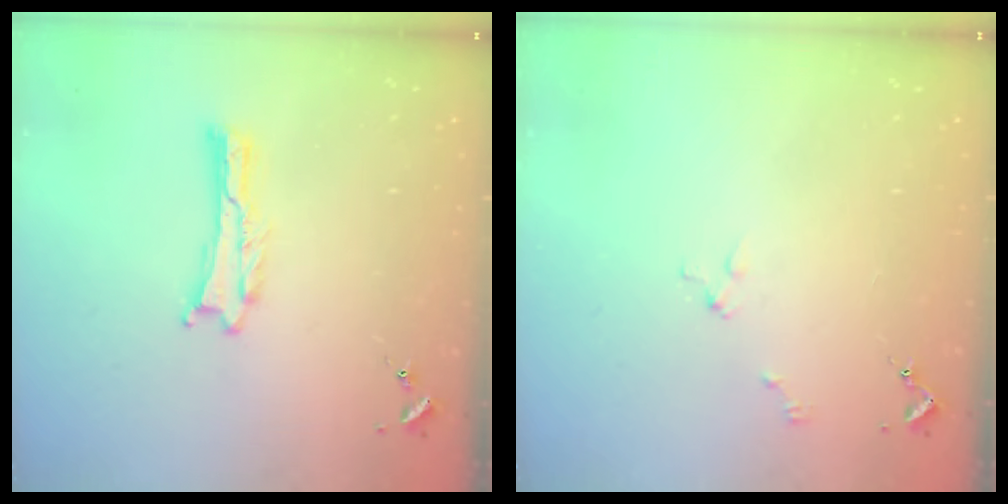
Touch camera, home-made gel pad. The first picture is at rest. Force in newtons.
{"total": 2.0, "press": 2.0, "slide": 0.2}